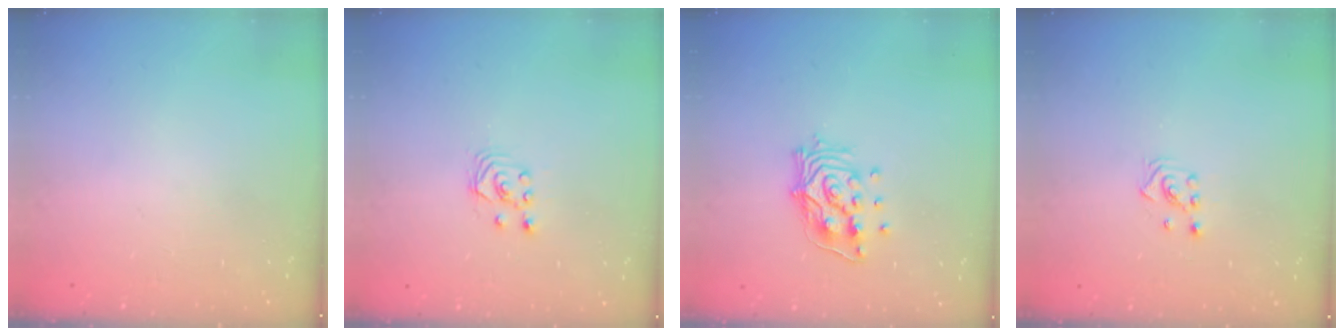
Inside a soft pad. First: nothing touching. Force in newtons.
{"total": 2.6, "press": 2.6, "slide": 0.3}
{"total": 12.9, "press": 12.9, "slide": 1.4}
{"total": 2.2, "press": 2.2, "slide": 0.2}